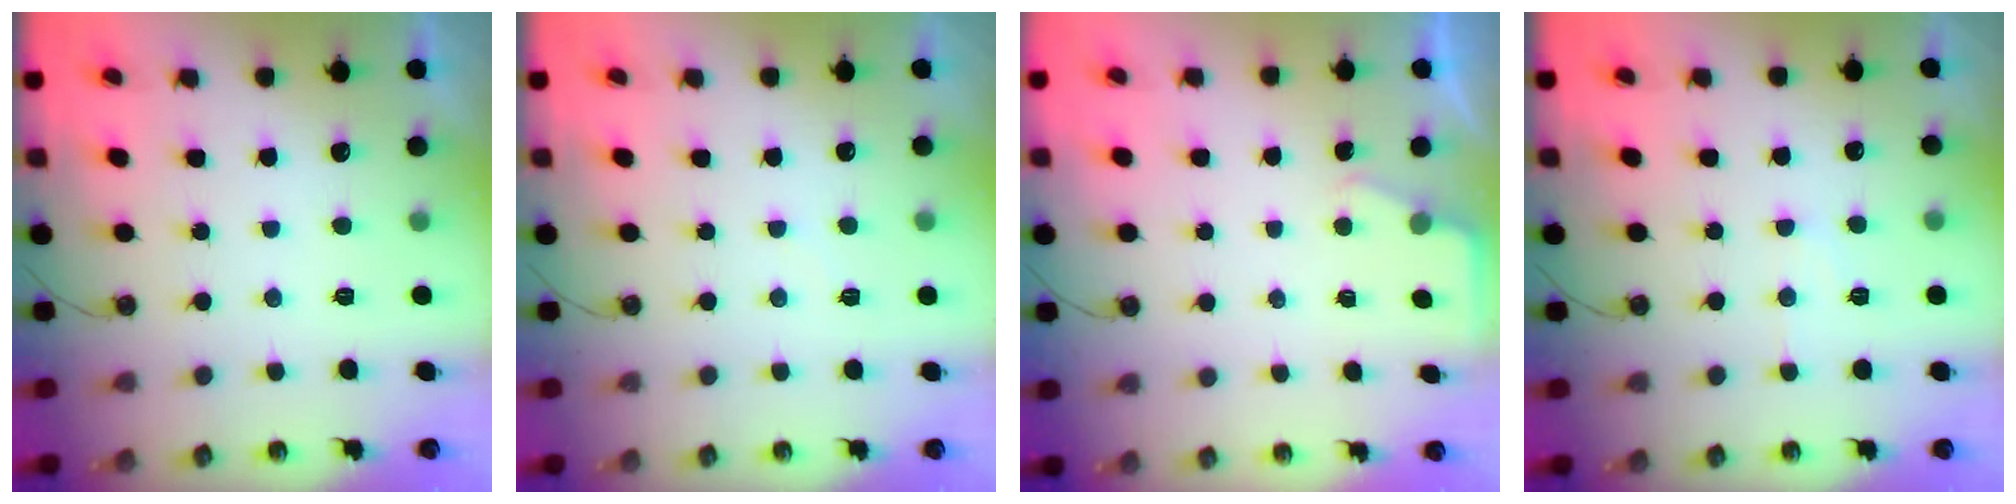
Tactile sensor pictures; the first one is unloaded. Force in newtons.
{"total": 3.5, "press": 3.5, "slide": 0.2}
{"total": 2.1, "press": 2.1, "slide": 0.3}
{"total": 6.2, "press": 6.1, "slide": 1.0}